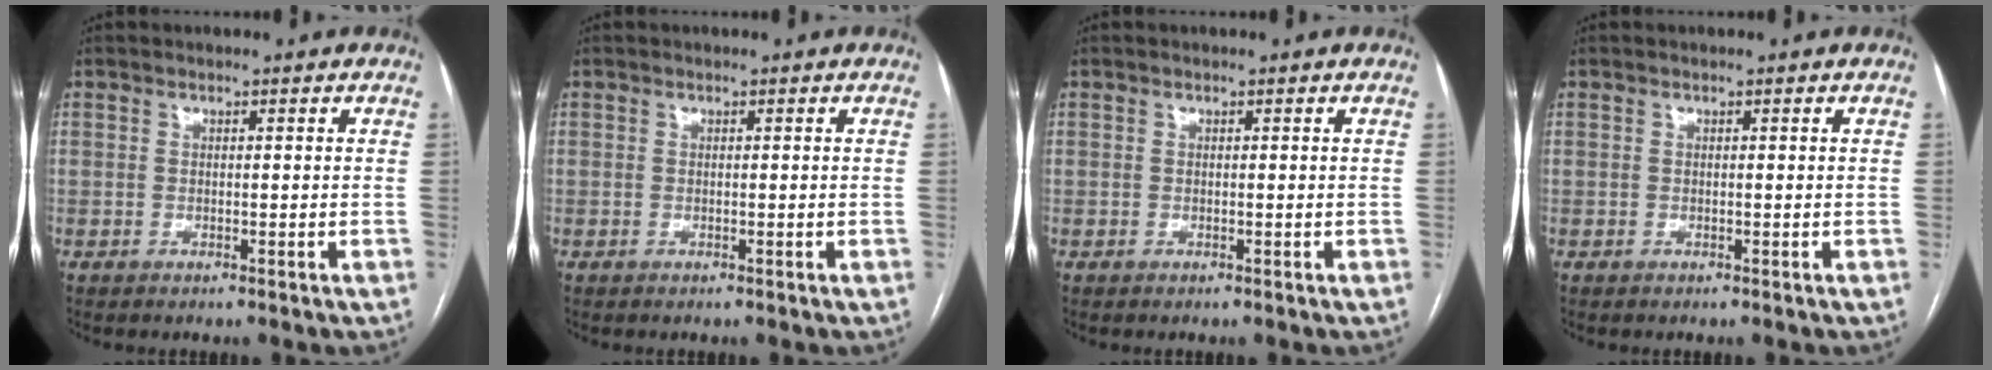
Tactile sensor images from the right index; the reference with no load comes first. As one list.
[{"total": 0.0}, {"total": 0.0}, {"total": 0.0}]